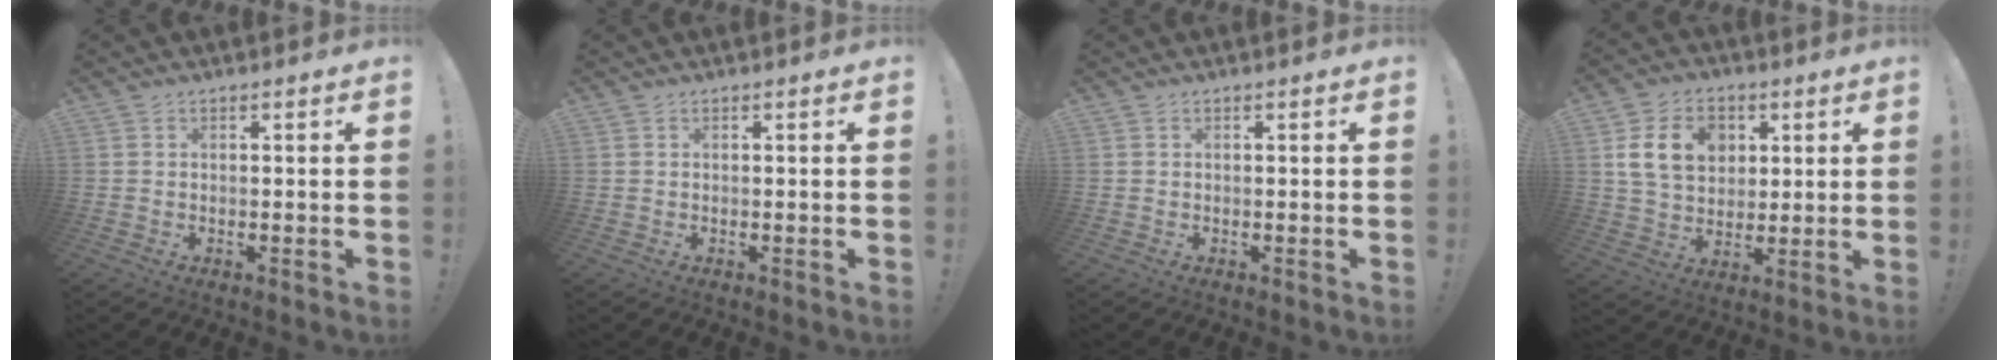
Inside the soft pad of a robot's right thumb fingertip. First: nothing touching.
{"total": 0.0}
{"total": 0.0}
{"total": 14.5, "force": [4.5, 11.2, 8.0], "torque": [-0.130, -0.003, 0.092]}